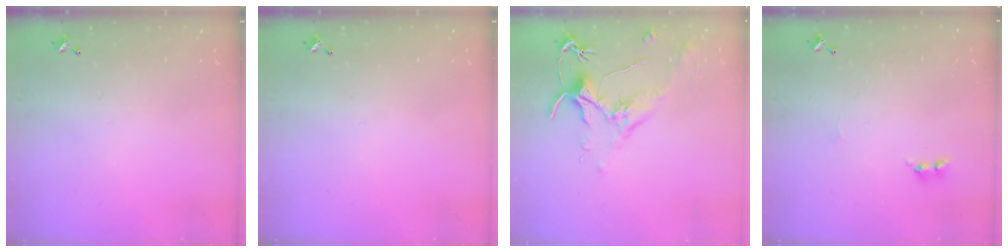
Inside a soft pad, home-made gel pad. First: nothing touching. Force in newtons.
{"total": 0.0}
{"total": 1.8, "press": 1.7, "slide": 0.6}
{"total": 1.7, "press": 1.6, "slide": 0.5}